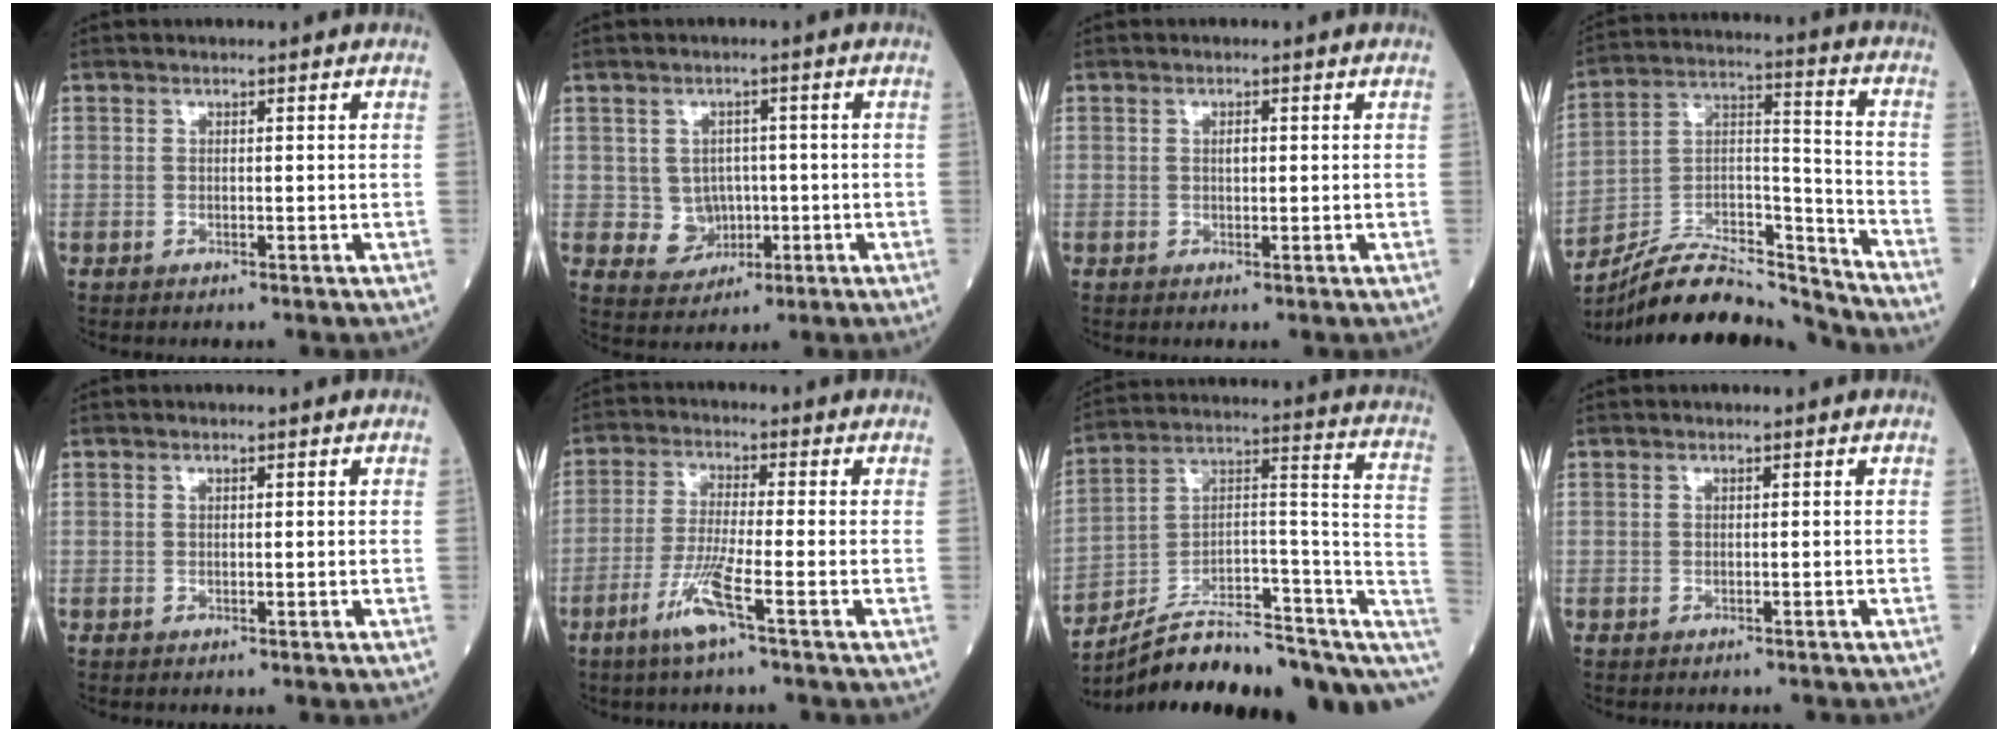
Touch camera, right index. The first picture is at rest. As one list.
[{"total": 4.3, "force": [-0.2, 4.0, 1.5], "torque": [-0.017, 0.008, 0.005]}, {"total": 1.1, "force": [0.2, 0.4, 1.0], "torque": [-0.018, 0.000, 0.004]}, {"total": 17.0, "force": [-16.3, 1.9, 4.1], "torque": [-0.066, 0.043, -0.284]}, {"total": 0.0}, {"total": 6.7, "force": [-3.5, -0.9, 5.6], "torque": [-0.117, -0.014, -0.073]}, {"total": 20.7, "force": [-14.4, 5.2, 14.0], "torque": [-0.154, 0.057, -0.218]}, {"total": 1.7, "force": [-1.6, 0.4, 0.4], "torque": [-0.008, -0.003, -0.021]}]